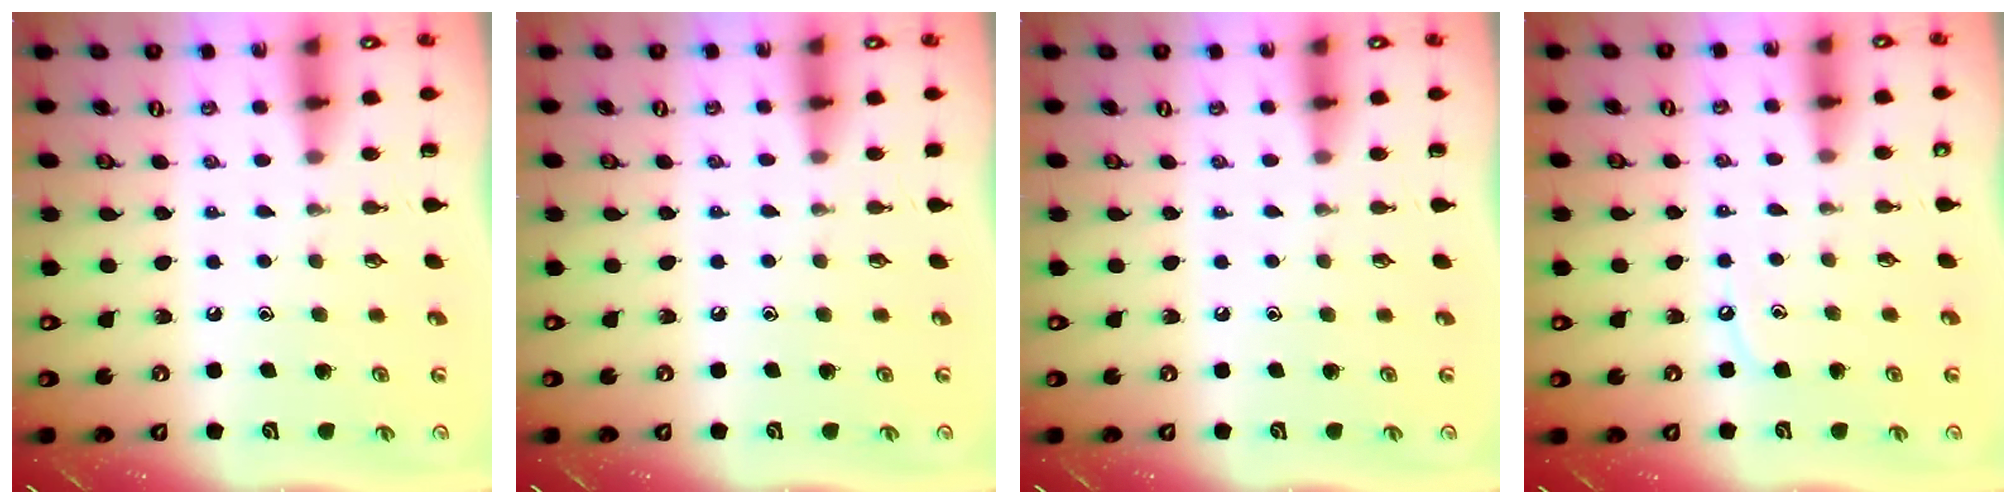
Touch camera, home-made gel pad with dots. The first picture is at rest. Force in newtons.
{"total": 2.9, "press": 2.9, "slide": 0.5}
{"total": 0.0}
{"total": 4.5, "press": 4.4, "slide": 0.6}